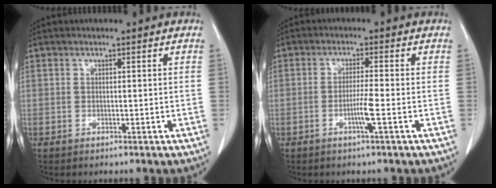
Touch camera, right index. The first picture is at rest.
{"total": 3.5, "force": [-1.3, -0.5, 3.2], "torque": [-0.061, -0.005, -0.026]}